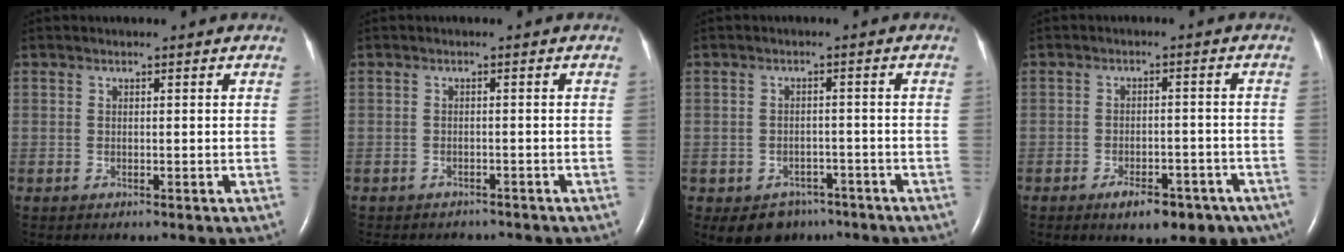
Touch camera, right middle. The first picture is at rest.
{"total": 7.2, "force": [-6.4, 2.6, 2.0], "torque": [-0.029, 0.001, -0.077]}
{"total": 5.7, "force": [-3.8, 4.0, 1.2], "torque": [-0.015, 0.011, -0.049]}
{"total": 8.5, "force": [-5.8, 3.8, 4.9], "torque": [-0.054, 0.005, -0.077]}